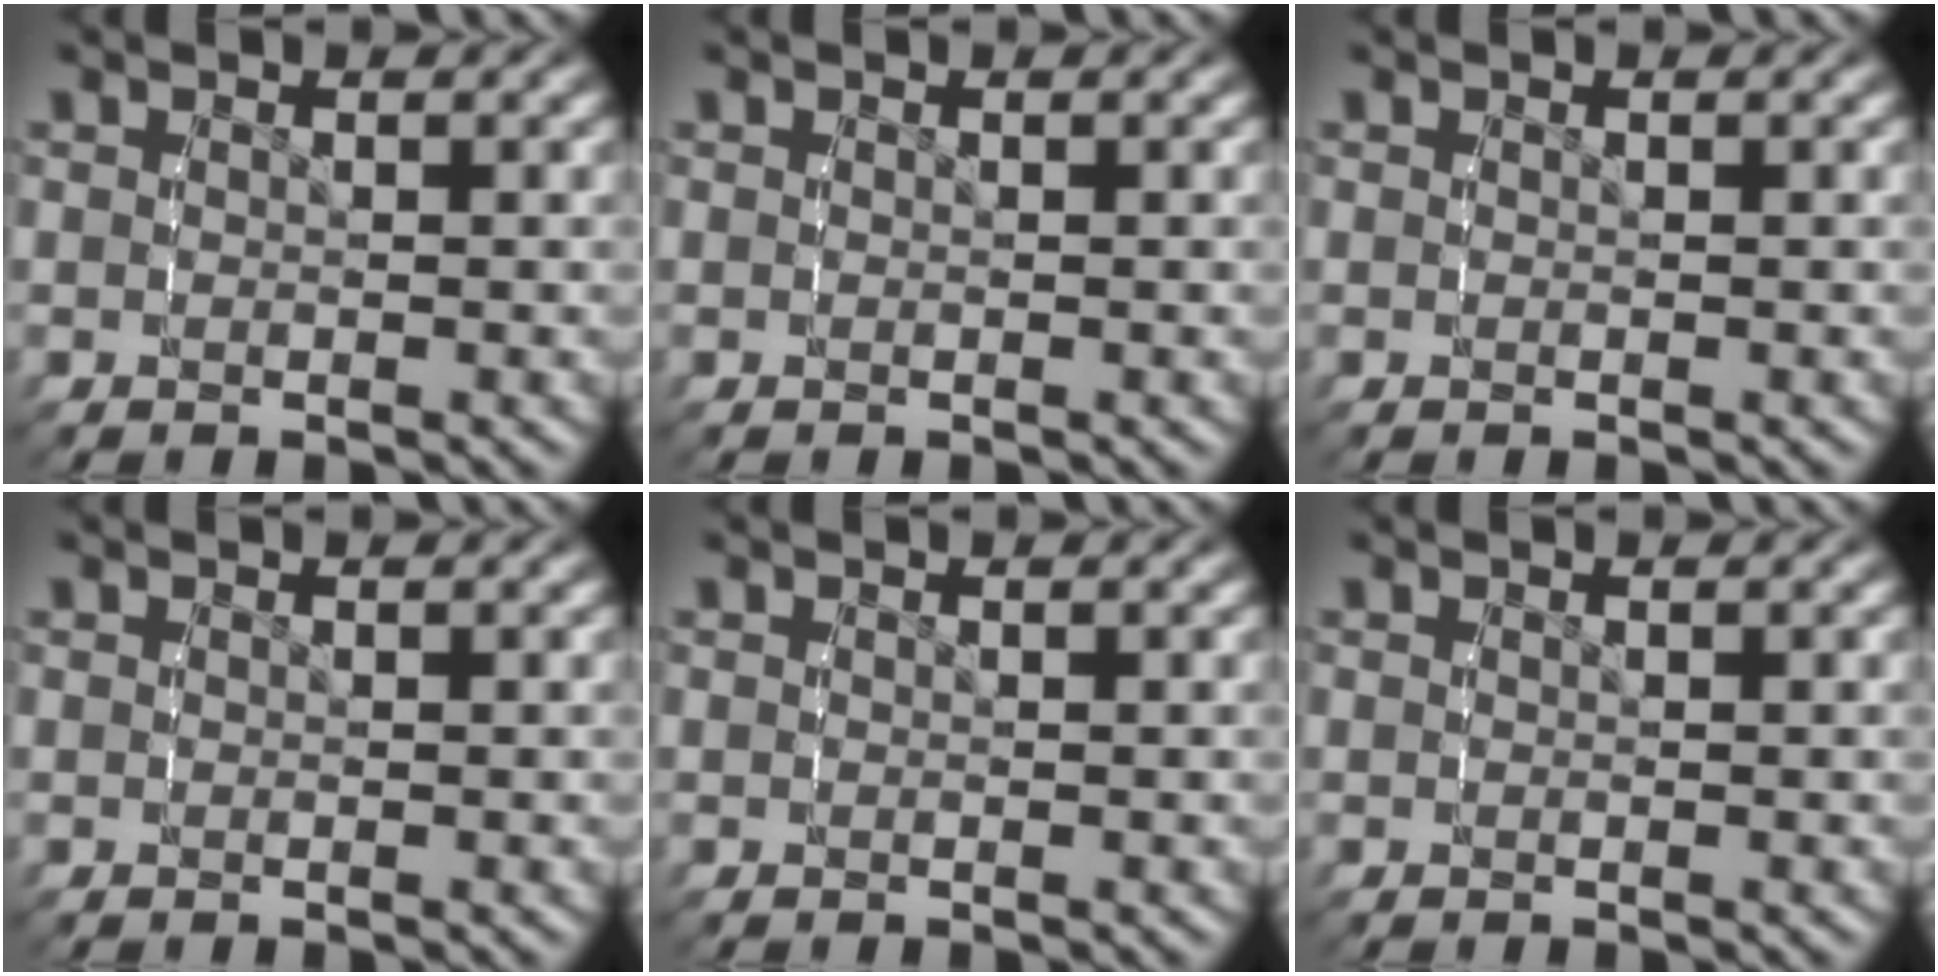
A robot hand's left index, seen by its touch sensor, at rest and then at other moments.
{"total": 0.0}
{"total": 0.0}
{"total": 0.0}
{"total": 0.0}
{"total": 0.0}